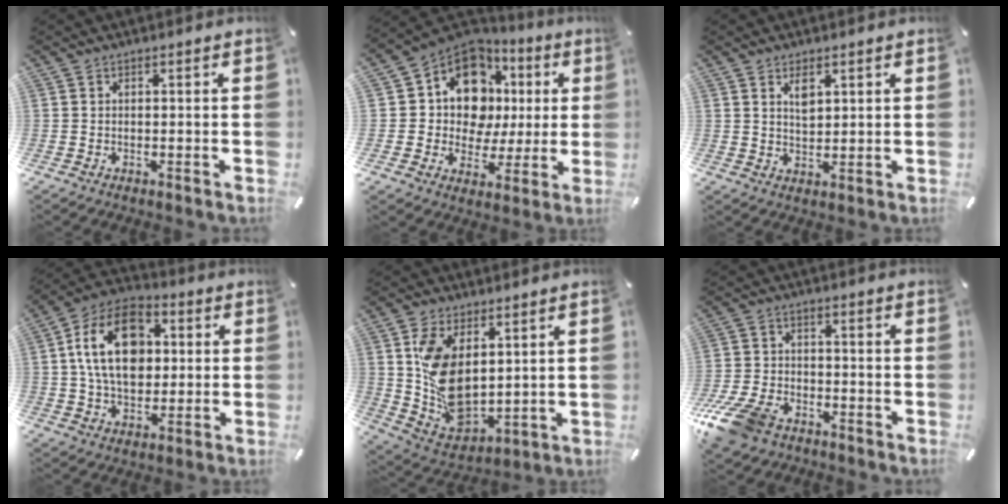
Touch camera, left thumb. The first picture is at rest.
{"total": 13.4, "force": [3.7, 11.1, 6.5], "torque": [-0.116, -0.038, 0.075]}
{"total": 3.7, "force": [2.0, 2.0, 2.2], "torque": [-0.034, -0.004, 0.033]}
{"total": 16.9, "force": [2.2, 11.8, 12.0], "torque": [-0.234, 0.009, 0.035]}
{"total": 13.0, "force": [3.7, 8.5, 9.1], "torque": [-0.190, -0.019, 0.076]}
{"total": 11.1, "force": [-7.4, 6.2, 5.5], "torque": [-0.115, 0.037, -0.140]}